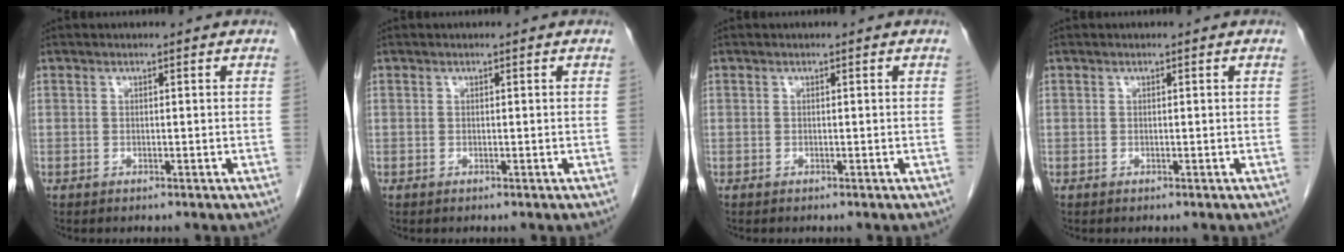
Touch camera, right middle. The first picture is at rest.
{"total": 0.0}
{"total": 0.0}
{"total": 0.0}